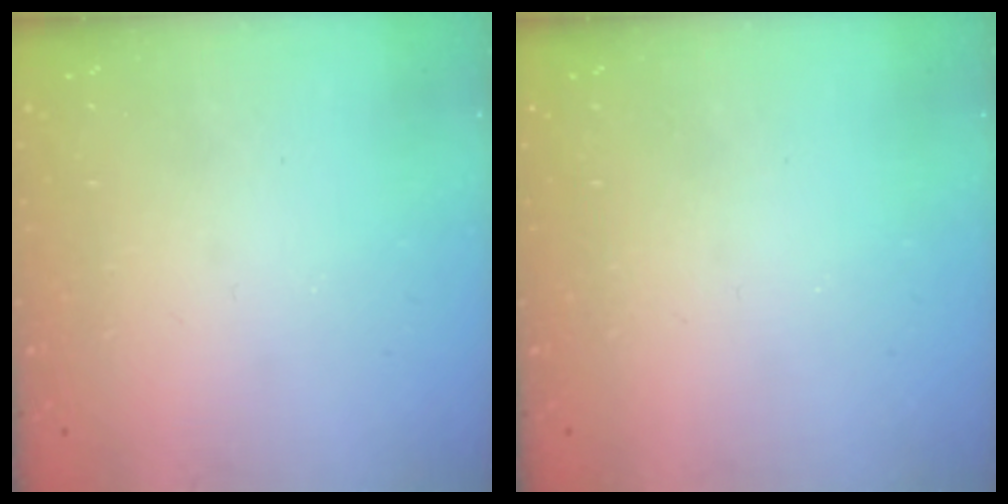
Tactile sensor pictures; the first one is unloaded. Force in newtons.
{"total": 0.0}